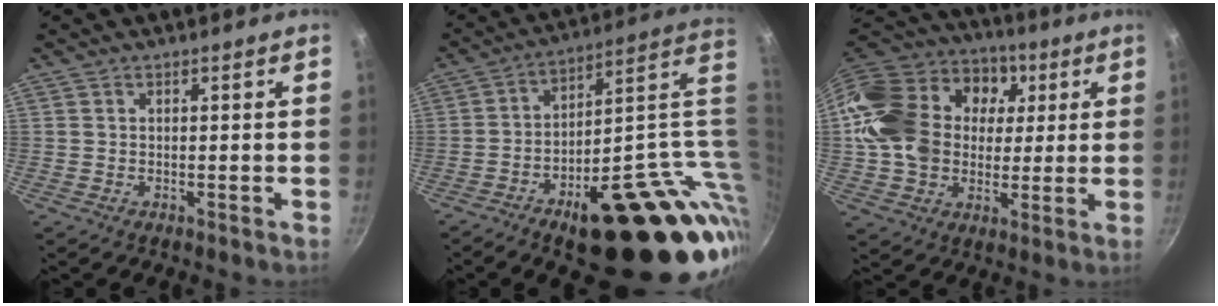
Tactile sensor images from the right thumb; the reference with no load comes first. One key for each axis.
{"total": 30.5, "fx": -3.0, "fy": 13.2, "fz": 27.4, "tx": -0.308, "ty": 0.020, "tz": -0.023}
{"total": 26.2, "fx": 3.8, "fy": 20.2, "fz": 16.2, "tx": -0.293, "ty": 0.038, "tz": 0.061}